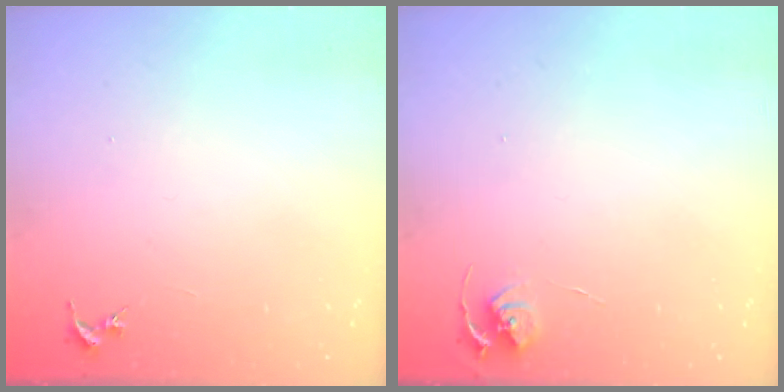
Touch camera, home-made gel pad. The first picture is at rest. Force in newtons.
{"total": 5.3, "press": 5.2, "slide": 0.6}